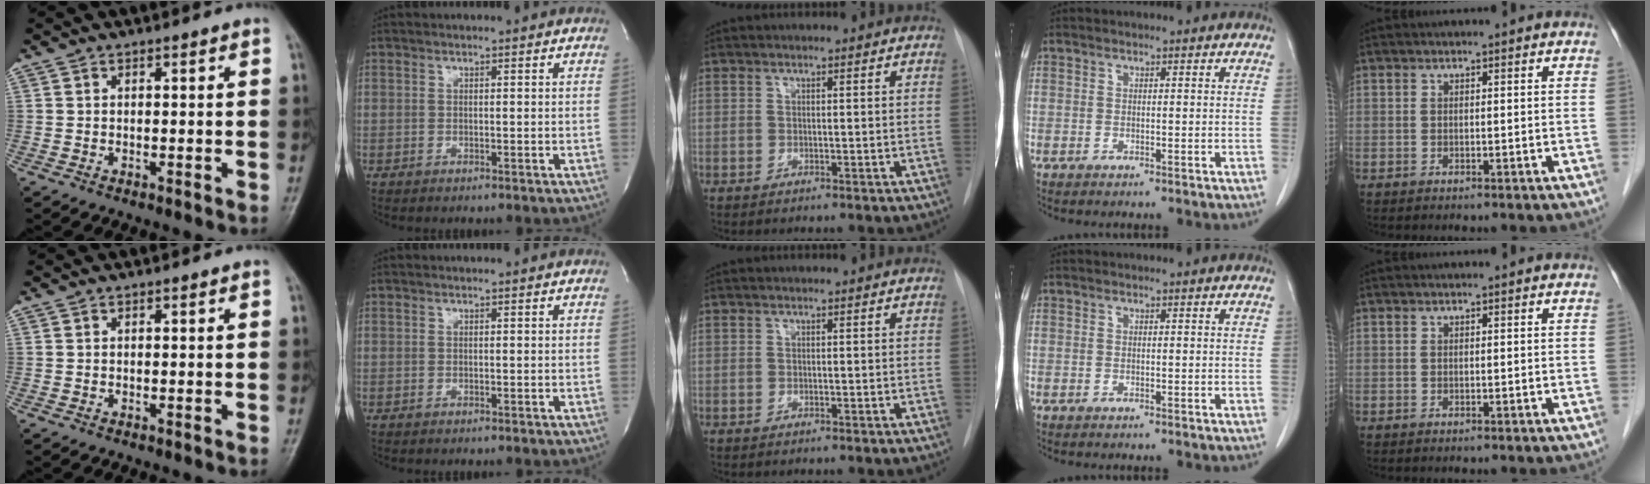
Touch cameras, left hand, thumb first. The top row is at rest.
{}